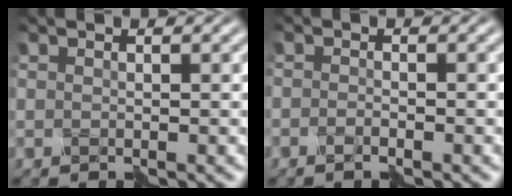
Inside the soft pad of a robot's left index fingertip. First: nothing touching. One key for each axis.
{"total": 1.5, "fx": -1.2, "fy": 0.3, "fz": 0.7, "tx": -0.012, "ty": -0.001, "tz": -0.030}